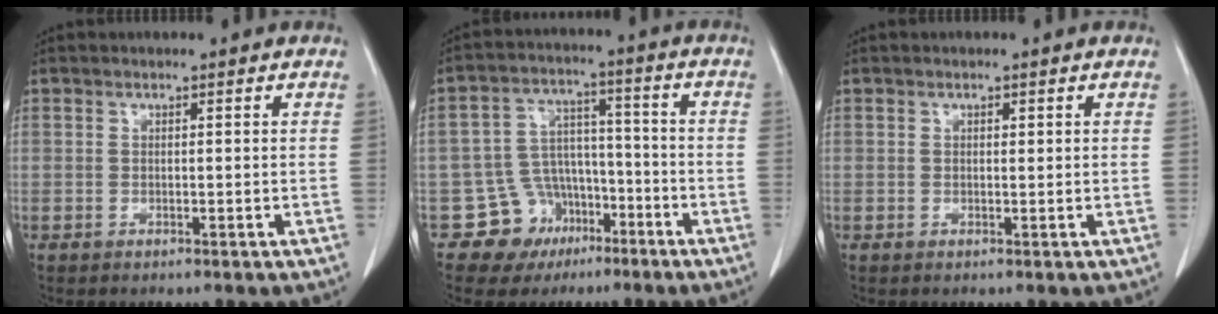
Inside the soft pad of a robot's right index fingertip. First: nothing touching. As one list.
[{"total": 9.2, "force": [-5.0, 7.6, 1.0], "torque": [-0.007, 0.043, -0.070]}, {"total": 0.5, "force": [0.2, 0.3, 0.4], "torque": [-0.007, -0.001, 0.004]}]